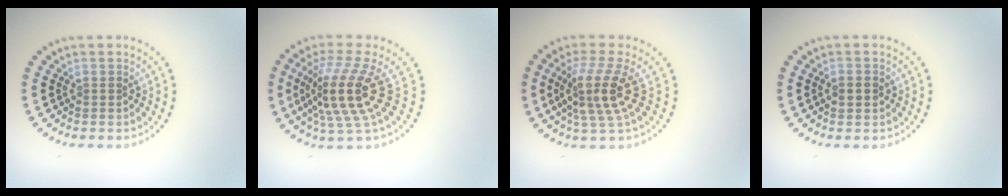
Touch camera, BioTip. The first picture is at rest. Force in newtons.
{"total": 5.2, "press": 3.8, "slide": 3.6}
{"total": 4.3, "press": 3.2, "slide": 2.9}
{"total": 1.9, "press": 1.9, "slide": 0.1}